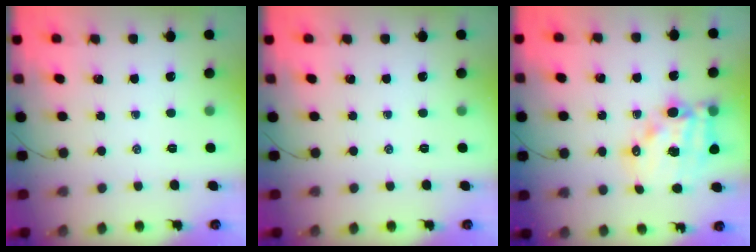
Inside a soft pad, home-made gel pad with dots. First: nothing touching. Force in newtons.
{"total": 0.0}
{"total": 15.9, "press": 15.5, "slide": 3.7}